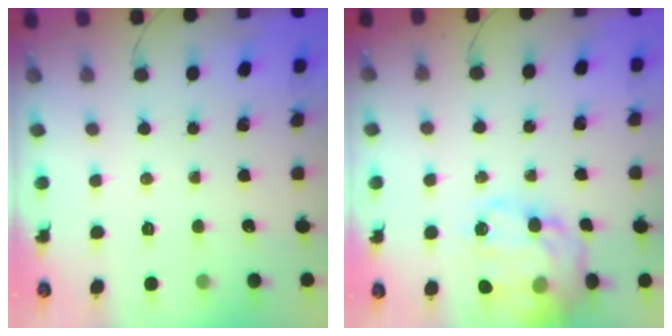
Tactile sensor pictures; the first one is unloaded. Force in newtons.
{"total": 18.9, "press": 18.6, "slide": 2.8}